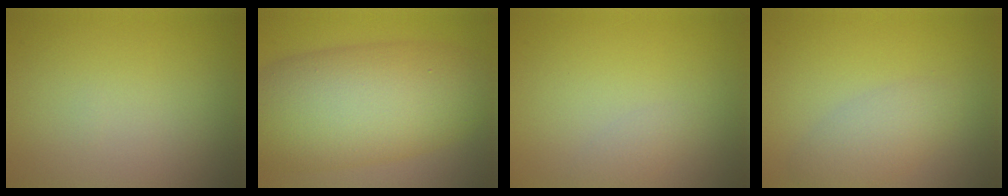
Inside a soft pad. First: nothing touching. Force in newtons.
{"total": 12.2, "press": 12.2, "slide": 0.5}
{"total": 1.0, "press": 1.0, "slide": 0.0}
{"total": 3.0, "press": 3.0, "slide": 0.1}